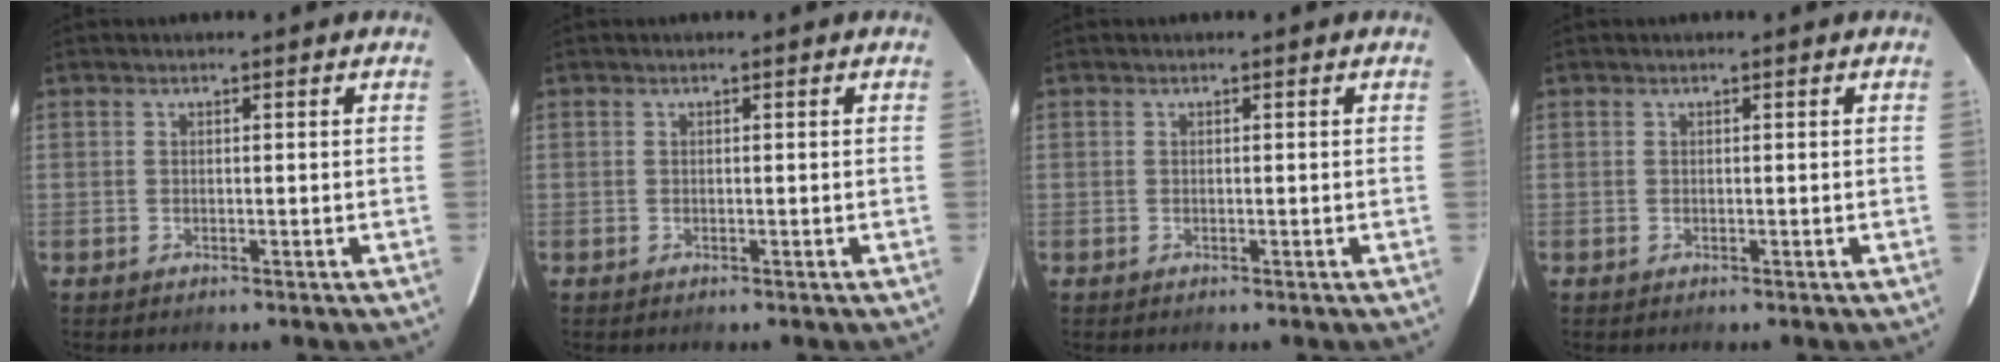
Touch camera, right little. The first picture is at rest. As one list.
[{"total": 0.0}, {"total": 0.0}, {"total": 0.0}]